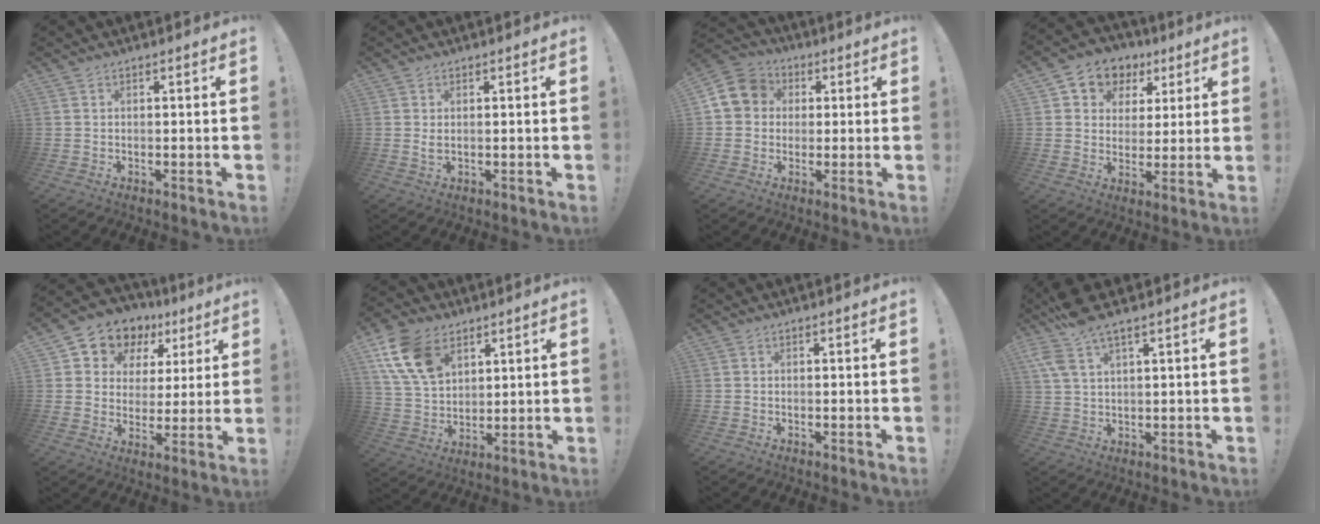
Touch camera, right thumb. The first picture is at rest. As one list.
[{"total": 1.7, "force": [0.4, 0.8, 1.5], "torque": [-0.022, -0.001, 0.005]}, {"total": 10.1, "force": [1.9, 9.0, 4.0], "torque": [-0.067, 0.010, 0.042]}, {"total": 8.2, "force": [3.7, 7.0, 1.9], "torque": [-0.033, -0.023, 0.076]}, {"total": 9.4, "force": [5.2, 7.4, 2.8], "torque": [-0.047, -0.041, 0.099]}, {"total": 14.9, "force": [7.5, 10.0, 8.1], "torque": [-0.156, -0.023, 0.150]}, {"total": 0.0}, {"total": 7.6, "force": [5.0, 1.8, 5.4], "torque": [-0.117, -0.014, 0.097]}]